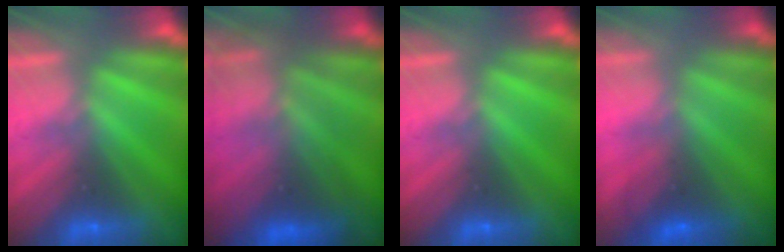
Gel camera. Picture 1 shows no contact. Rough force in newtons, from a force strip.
{"total": 5.6}
{"total": 0.0}
{"total": 3.0}